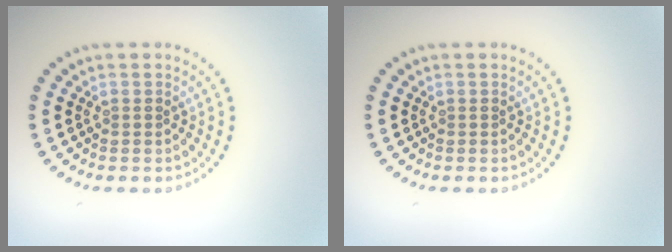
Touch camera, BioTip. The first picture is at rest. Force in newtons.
{"total": 0.0}